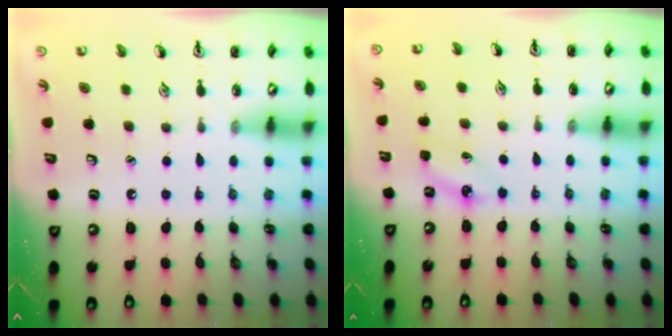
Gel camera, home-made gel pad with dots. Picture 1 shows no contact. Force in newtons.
{"total": 4.6, "press": 4.4, "slide": 1.4}